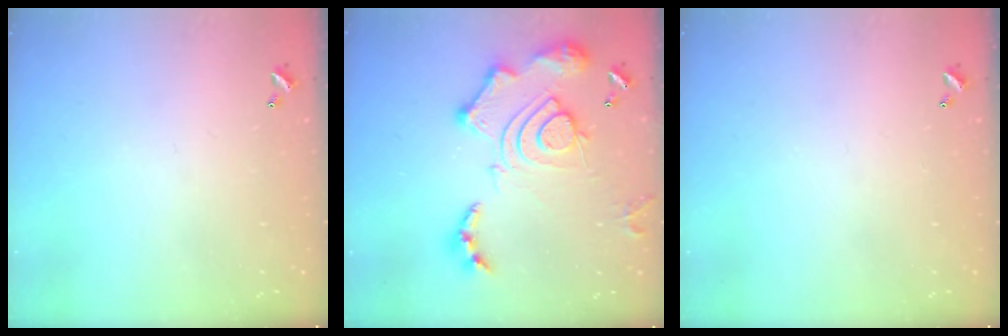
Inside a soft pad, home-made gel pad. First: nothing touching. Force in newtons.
{"total": 19.7, "press": 19.6, "slide": 1.8}
{"total": 0.0}